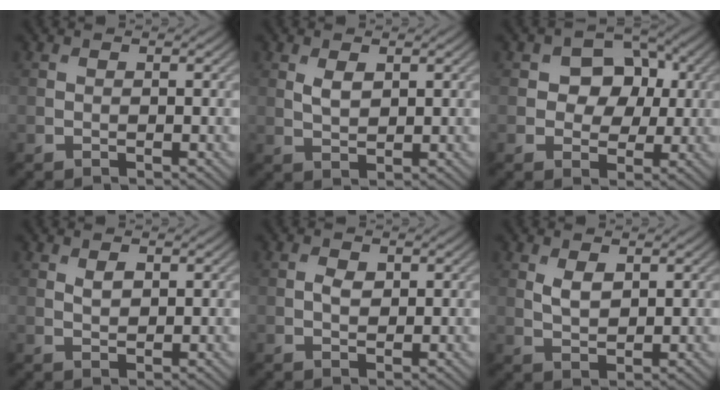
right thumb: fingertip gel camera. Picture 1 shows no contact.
{"total": 2.3, "force": [1.0, 1.2, 1.7], "torque": [-0.039, -0.004, 0.022]}
{"total": 6.4, "force": [0.9, 5.1, 3.8], "torque": [-0.060, 0.004, -0.004]}
{"total": 1.6, "force": [0.7, 0.9, 1.1], "torque": [-0.023, -0.003, 0.017]}
{"total": 1.7, "force": [0.4, 1.1, 1.2], "torque": [-0.024, -0.002, 0.007]}
{"total": 2.7, "force": [1.1, 1.4, 2.0], "torque": [-0.047, -0.005, 0.027]}